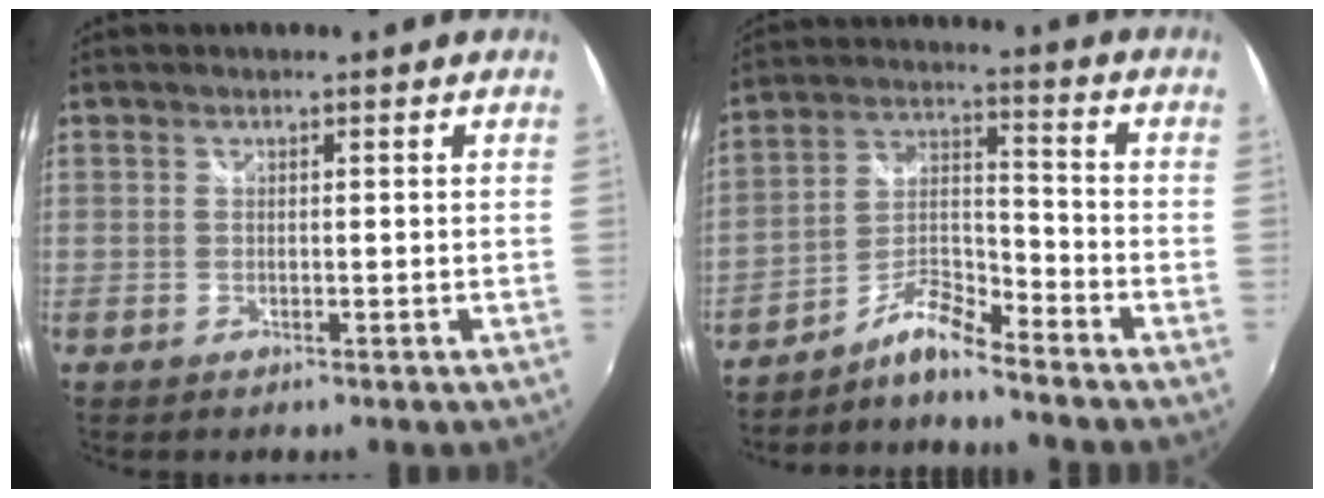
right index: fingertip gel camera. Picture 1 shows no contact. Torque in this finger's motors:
{"motor_torque": [0.08, -0.24, 0.20, 0.03]}